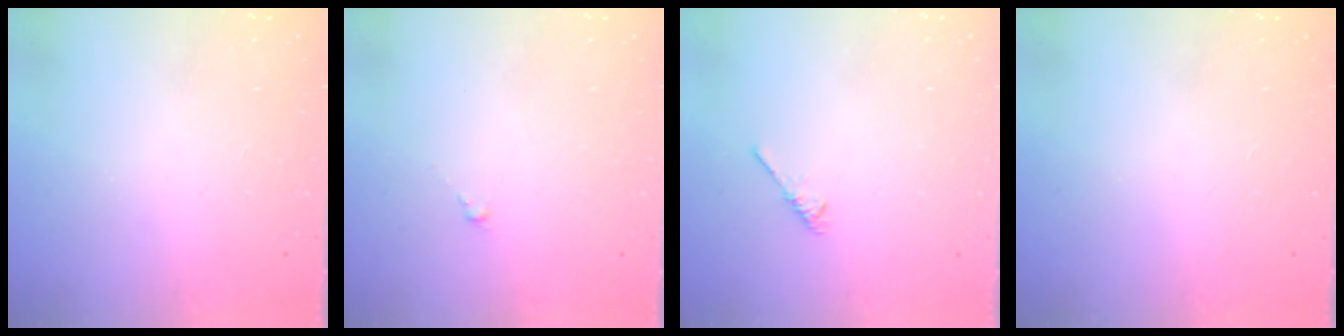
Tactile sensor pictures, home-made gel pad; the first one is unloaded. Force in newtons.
{"total": 0.0}
{"total": 1.9, "press": 1.8, "slide": 0.5}
{"total": 0.0}